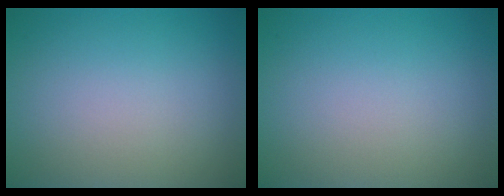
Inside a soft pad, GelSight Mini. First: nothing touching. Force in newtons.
{"total": 0.0}